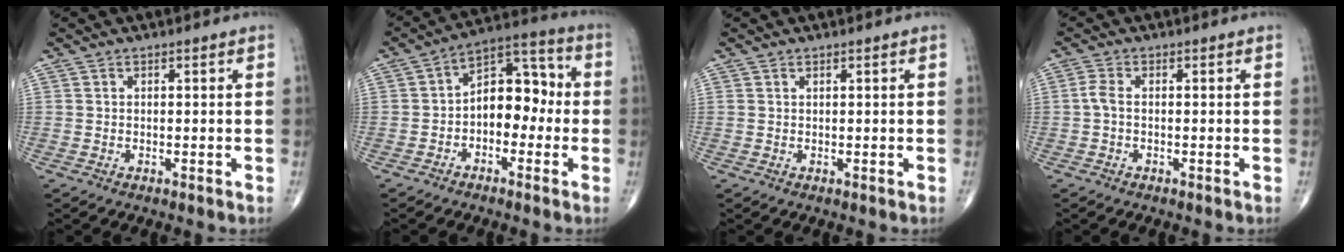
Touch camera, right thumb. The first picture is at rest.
{"total": 10.7, "force": [-1.3, 6.9, 8.1], "torque": [-0.088, 0.043, -0.038]}
{"total": 0.0}
{"total": 2.0, "force": [-0.3, 0.9, 1.8], "torque": [-0.044, 0.000, -0.012]}